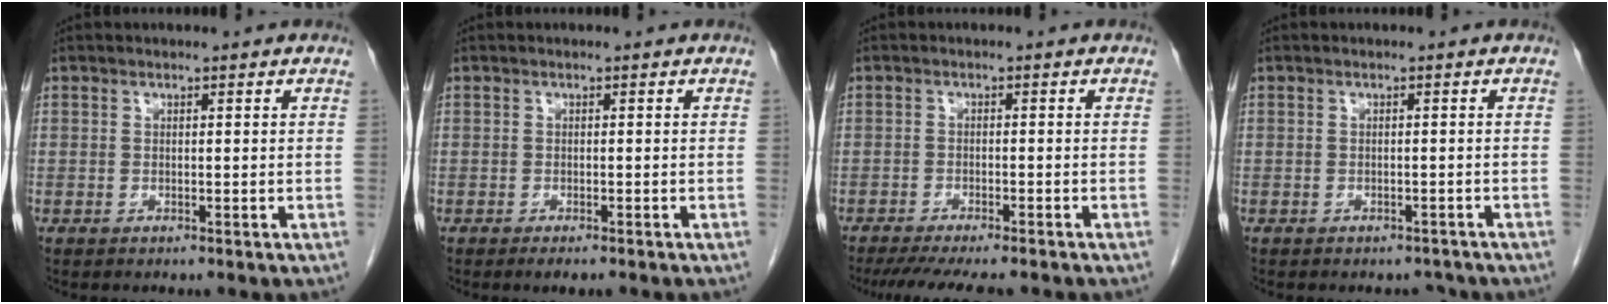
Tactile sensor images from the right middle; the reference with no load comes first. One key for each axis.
{"total": 1.9, "fx": -1.4, "fy": 0.4, "fz": 1.2, "tx": -0.013, "ty": -0.003, "tz": -0.017}
{"total": 10.7, "fx": -9.3, "fy": 1.6, "fz": 5.2, "tx": -0.068, "ty": -0.017, "tz": -0.128}
{"total": 2.3, "fx": -2.1, "fy": 1.1, "fz": 0.1, "tx": 0.002, "ty": 0.003, "tz": -0.029}